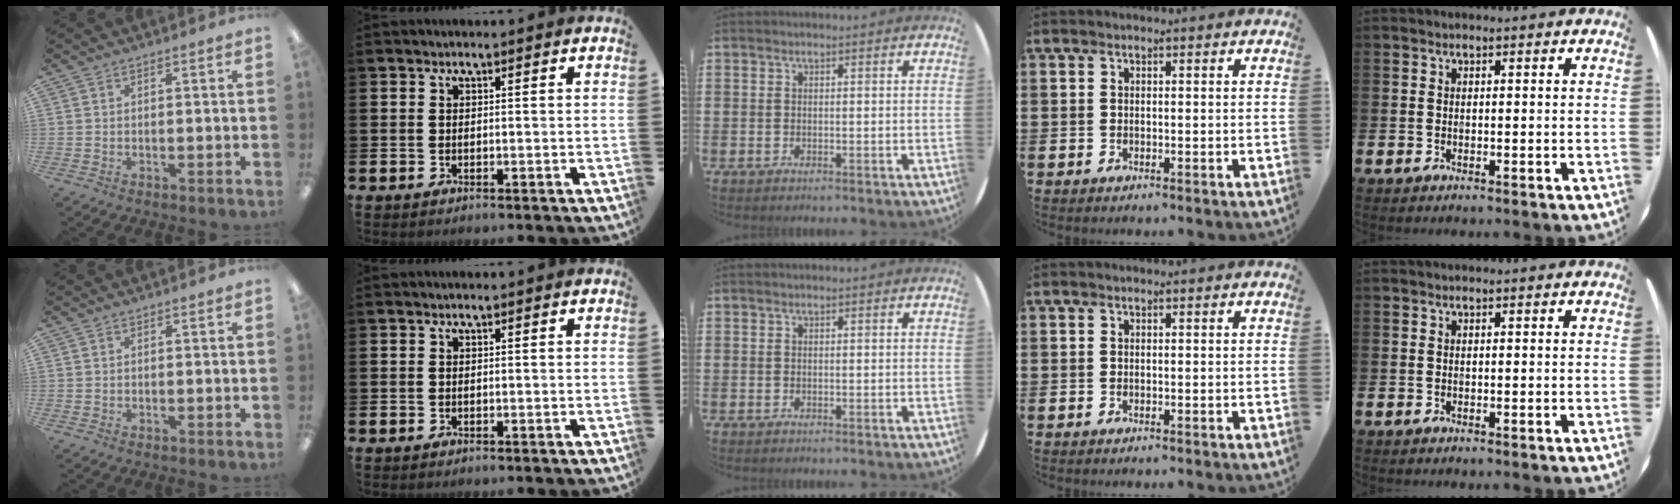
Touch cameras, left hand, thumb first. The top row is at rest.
{}